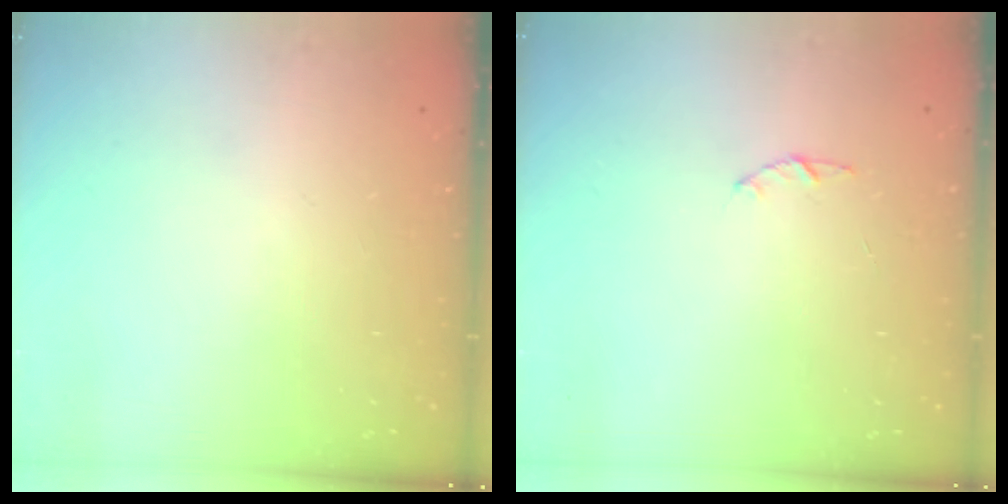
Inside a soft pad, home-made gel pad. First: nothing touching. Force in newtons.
{"total": 1.0, "press": 0.9, "slide": 0.3}